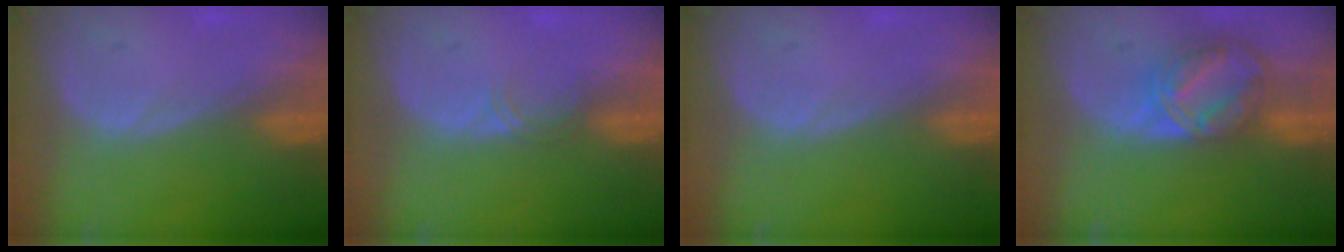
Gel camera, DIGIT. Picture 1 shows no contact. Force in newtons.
{"total": 1.4, "press": 1.1, "slide": 0.9}
{"total": 0.0}
{"total": 8.5, "press": 7.2, "slide": 4.5}